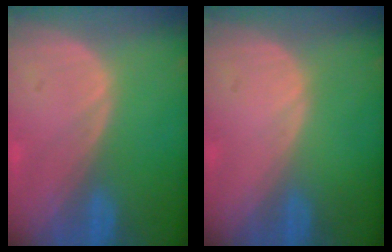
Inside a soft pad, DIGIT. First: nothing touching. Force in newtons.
{"total": 0.0}